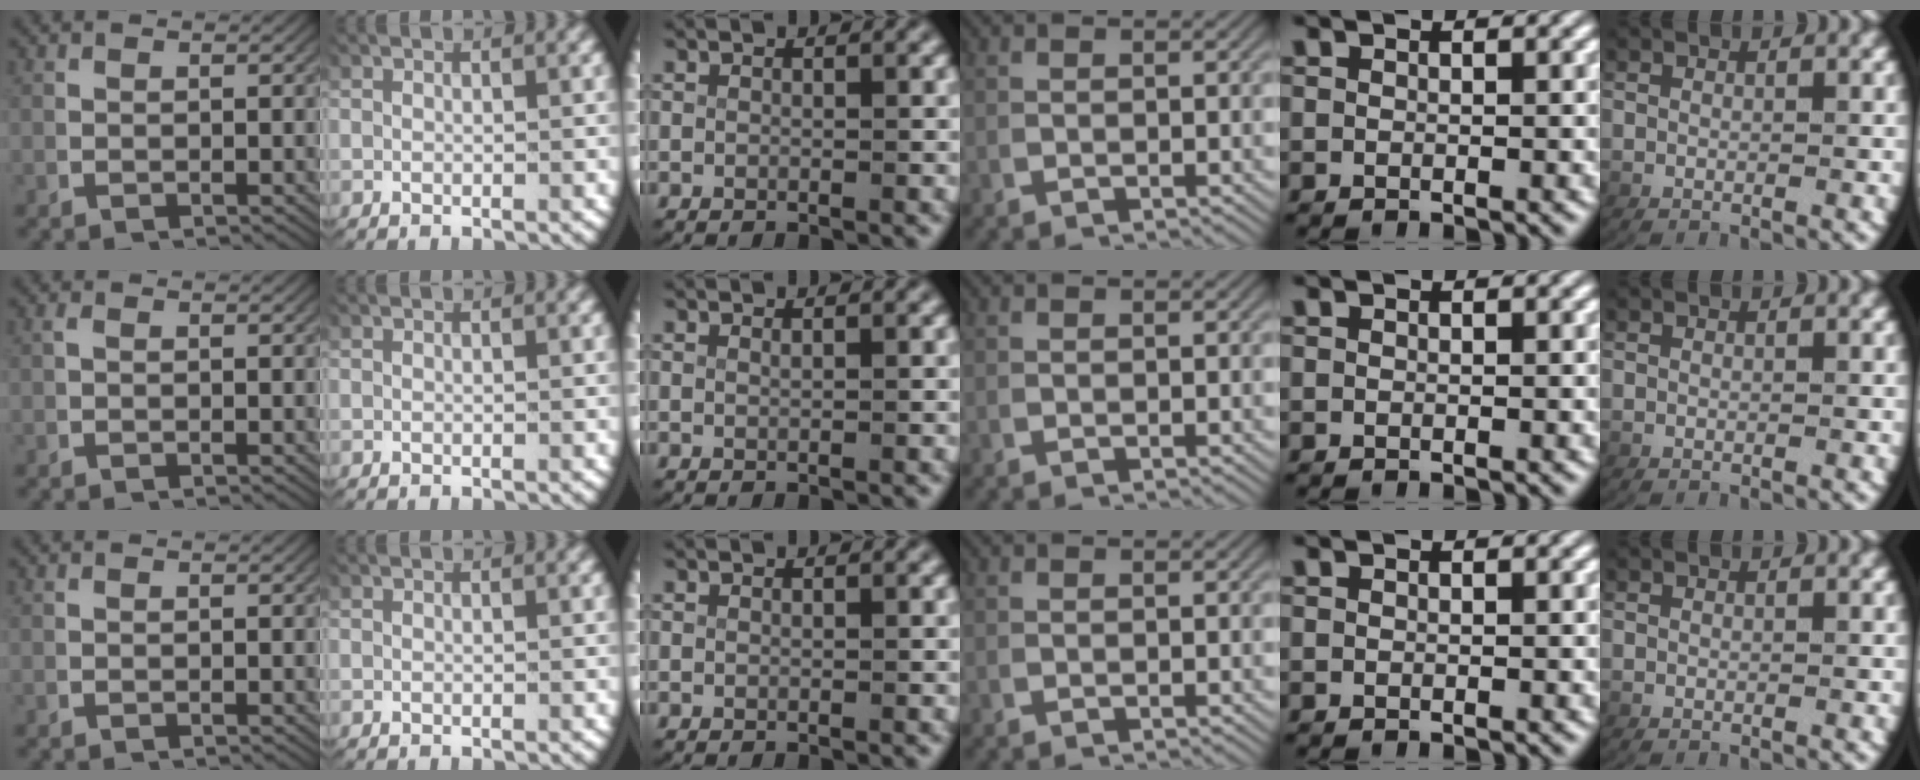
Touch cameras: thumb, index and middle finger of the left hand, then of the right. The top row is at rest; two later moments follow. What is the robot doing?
{"motion": "lift_and_place", "object": "paper"}